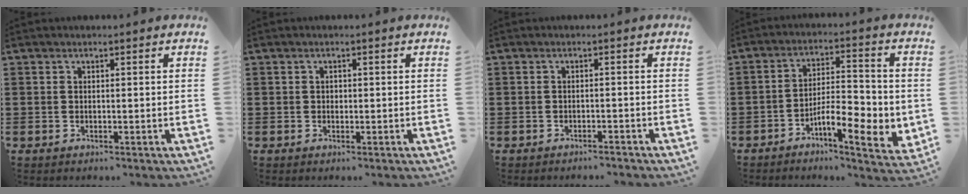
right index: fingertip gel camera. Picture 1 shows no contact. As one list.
[{"total": 0.6, "force": [0.0, 0.6, 0.2], "torque": [-0.007, 0.003, 0.000]}, {"total": 1.2, "force": [-1.2, 0.0, 0.1], "torque": [-0.005, 0.002, -0.025]}, {"total": 8.4, "force": [-3.2, 2.9, 7.2], "torque": [-0.110, 0.002, -0.055]}]